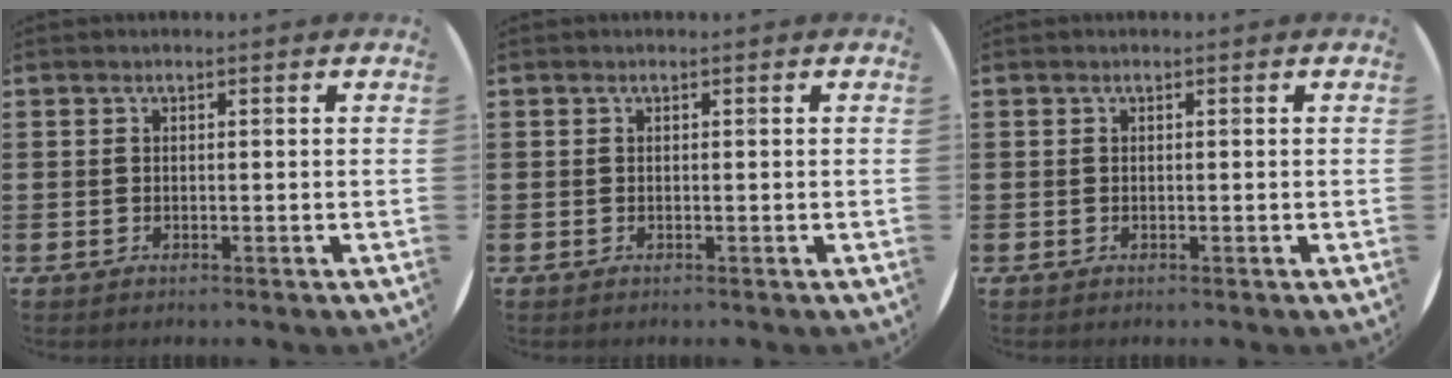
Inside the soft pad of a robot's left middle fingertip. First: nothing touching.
{"total": 0.0}
{"total": 0.0}